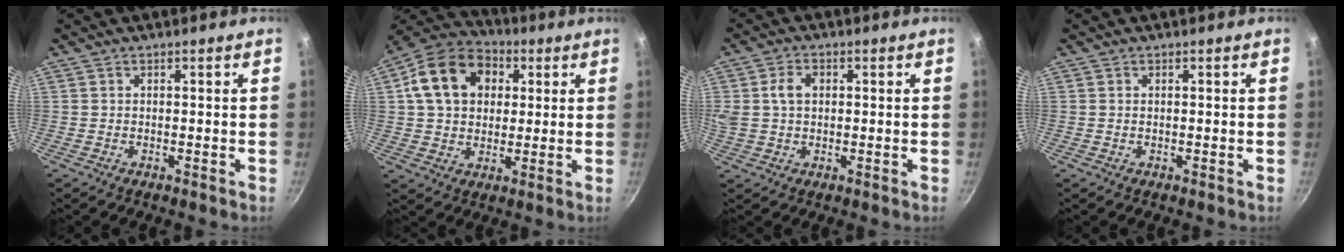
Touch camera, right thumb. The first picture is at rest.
{"total": 15.5, "force": [3.9, 11.9, 9.2], "torque": [-0.137, 0.020, 0.054]}
{"total": 6.3, "force": [1.2, 4.6, 4.2], "torque": [-0.074, 0.010, 0.018]}
{"total": 0.0}